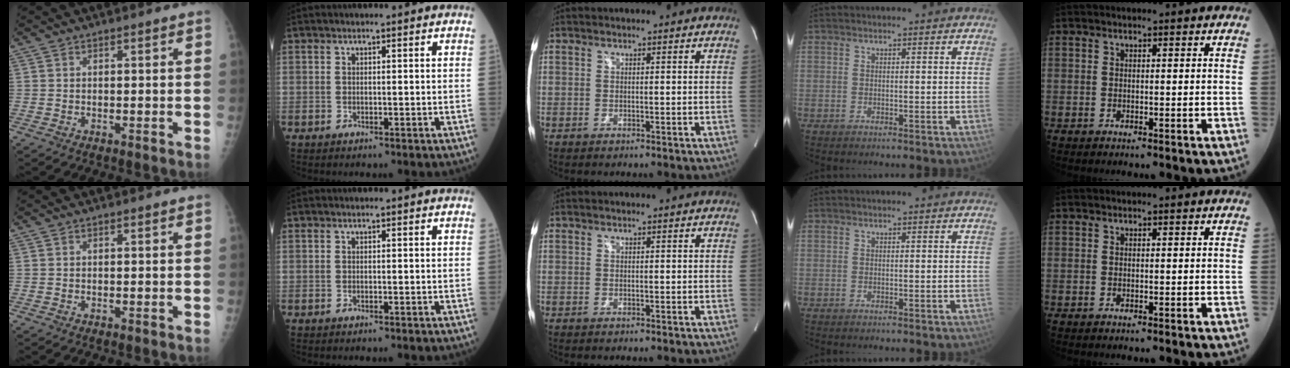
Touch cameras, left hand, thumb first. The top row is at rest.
{}